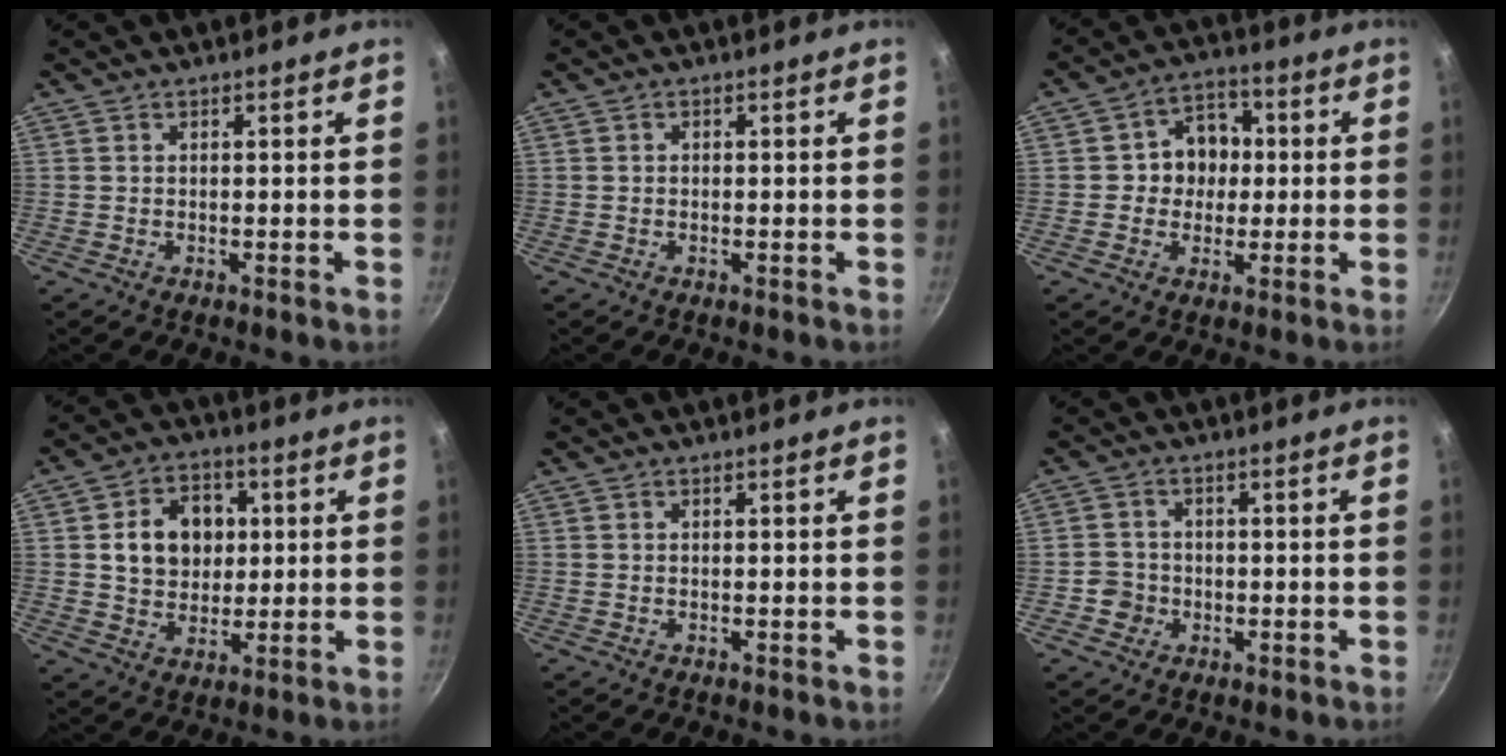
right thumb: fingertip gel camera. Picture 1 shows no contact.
{"total": 0.5, "force": [0.0, 0.5, 0.2], "torque": [-0.002, 0.003, -0.001]}
{"total": 8.3, "force": [0.4, 7.3, 4.0], "torque": [-0.011, 0.011, -0.005]}
{"total": 11.5, "force": [2.0, 9.2, 6.6], "torque": [-0.073, 0.004, 0.031]}
{"total": 0.0}
{"total": 3.7, "force": [-1.1, 3.4, 0.6], "torque": [0.008, 0.015, -0.021]}